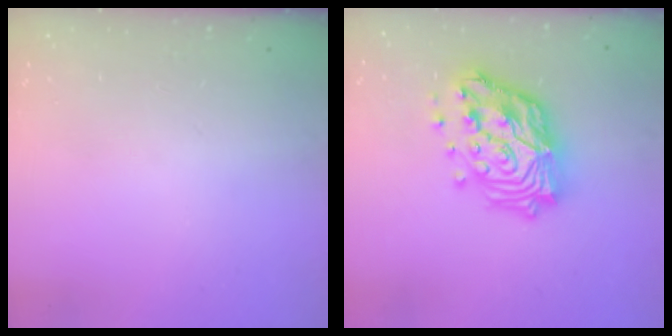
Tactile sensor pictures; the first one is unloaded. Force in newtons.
{"total": 19.2, "press": 19.1, "slide": 1.8}